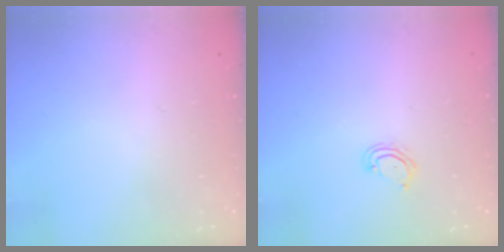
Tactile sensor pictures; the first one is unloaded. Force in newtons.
{"total": 4.2, "press": 4.1, "slide": 0.4}